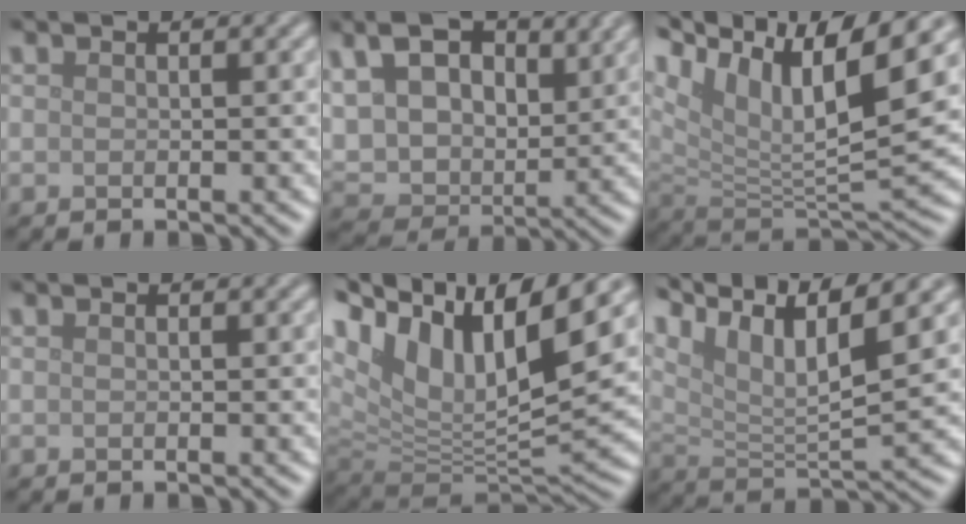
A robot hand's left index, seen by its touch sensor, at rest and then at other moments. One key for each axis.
{"total": 10.7, "fx": 4.8, "fy": 6.6, "fz": 6.9, "tx": -0.159, "ty": 0.014, "tz": 0.078}
{"total": 14.2, "fx": 7.9, "fy": 5.1, "fz": 10.7, "tx": -0.216, "ty": 0.027, "tz": 0.140}
{"total": 0.0}
{"total": 15.9, "fx": 7.4, "fy": 7.3, "fz": 12.0, "tx": -0.253, "ty": 0.028, "tz": 0.136}
{"total": 10.3, "fx": 6.7, "fy": 3.1, "fz": 7.1, "tx": -0.146, "ty": 0.009, "tz": 0.123}